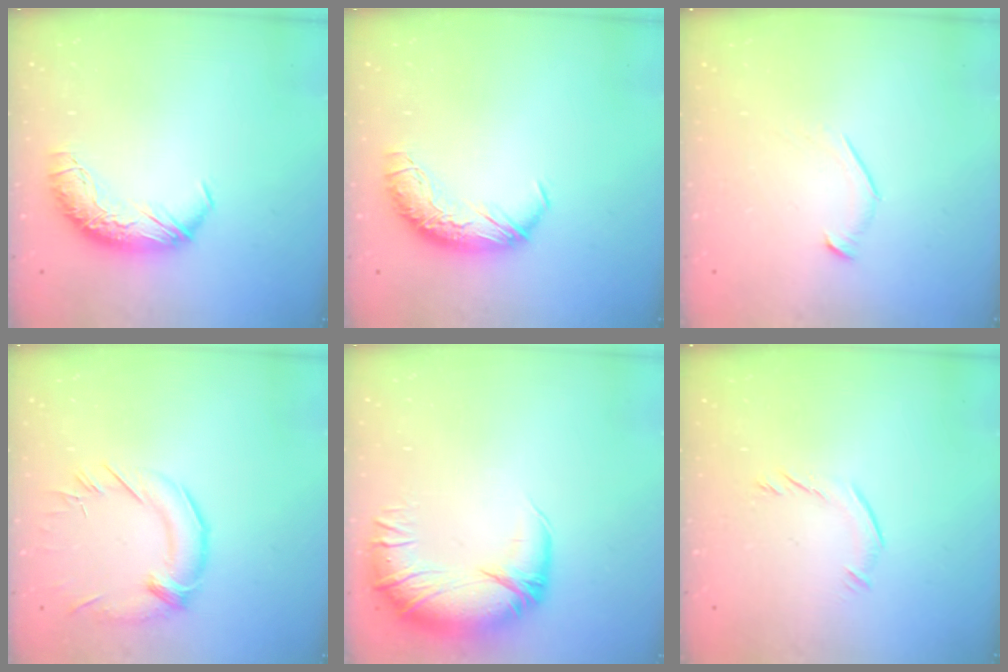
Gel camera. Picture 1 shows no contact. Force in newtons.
{"total": 0.0}
{"total": 7.2, "press": 7.2, "slide": 0.8}
{"total": 1.5, "press": 0.3, "slide": 1.5}
{"total": 3.6, "press": 1.0, "slide": 3.5}
{"total": 5.2, "press": 5.0, "slide": 1.4}